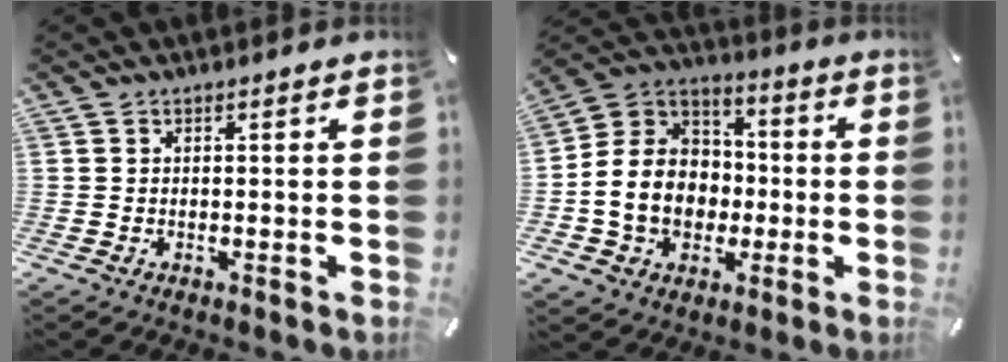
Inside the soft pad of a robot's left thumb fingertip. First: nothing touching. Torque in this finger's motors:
{"motor_torque": [1.38, 2.24, 1.25, 0.61, 0.19]}